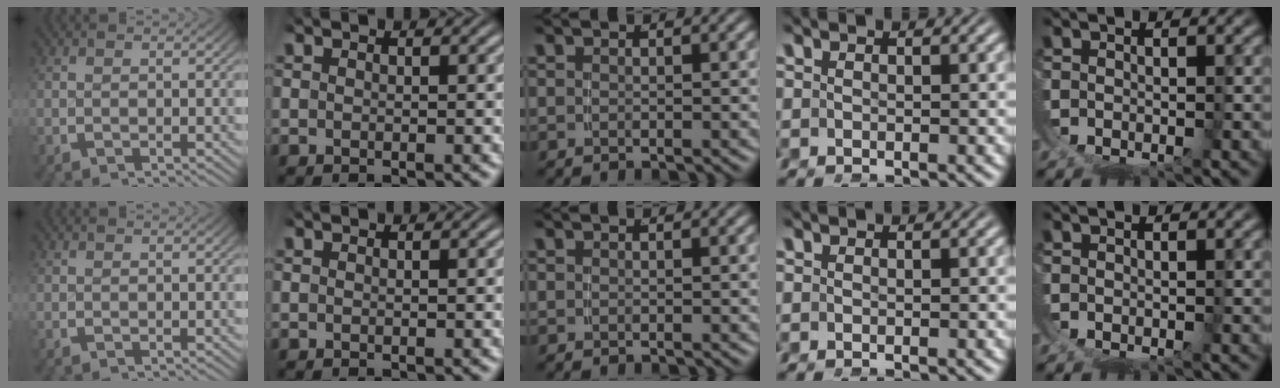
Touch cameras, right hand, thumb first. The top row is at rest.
{}